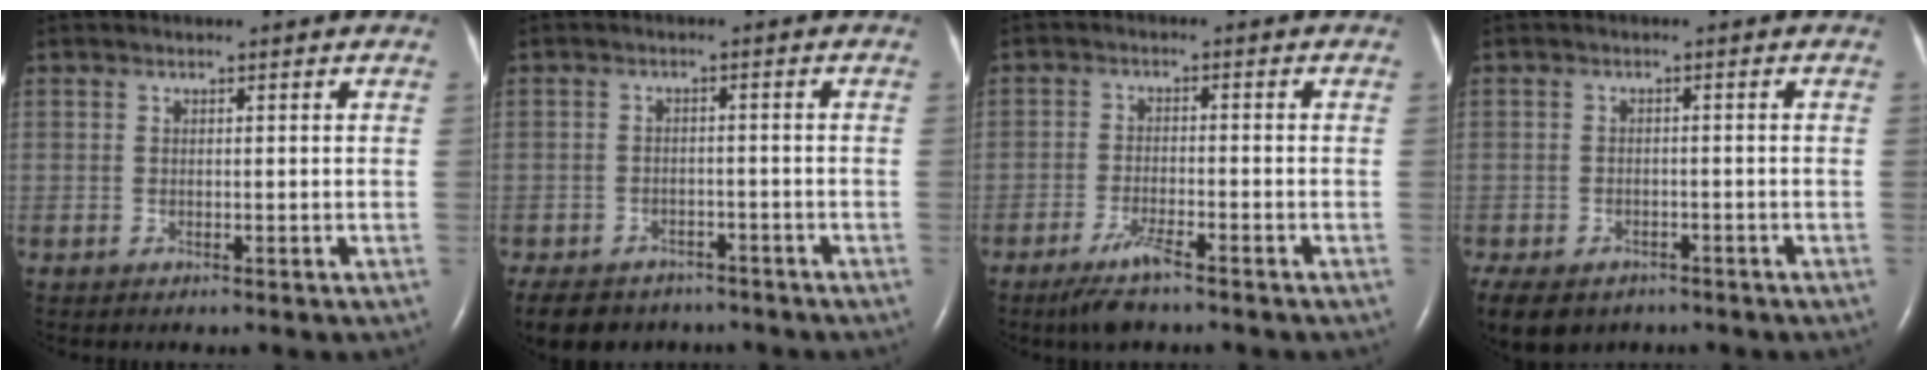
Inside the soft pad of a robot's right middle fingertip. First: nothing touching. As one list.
[{"total": 11.3, "force": [-8.7, 6.3, 3.5], "torque": [-0.079, -0.008, -0.113]}, {"total": 4.9, "force": [-3.6, 0.5, 3.4], "torque": [-0.079, -0.011, -0.066]}, {"total": 19.1, "force": [-11.1, 13.5, 7.8], "torque": [-0.270, -0.023, -0.146]}]